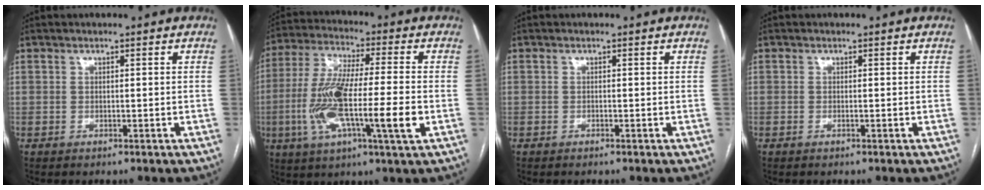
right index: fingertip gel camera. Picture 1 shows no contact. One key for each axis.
{"total": 15.7, "fx": -3.5, "fy": 1.4, "fz": 15.2, "tx": -0.296, "ty": -0.007, "tz": -0.066}
{"total": 0.0}
{"total": 0.0}